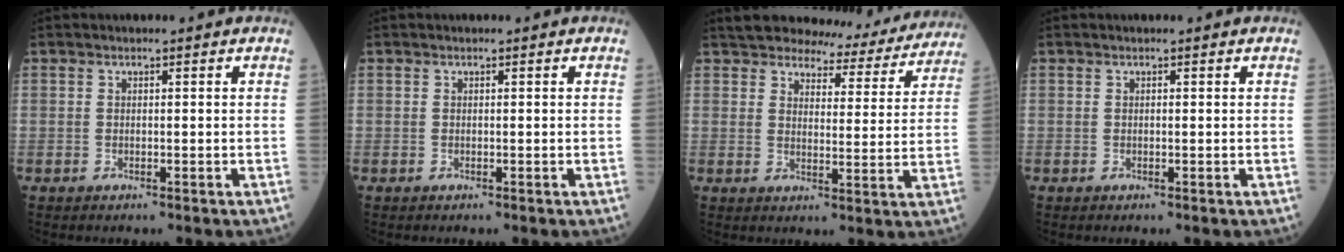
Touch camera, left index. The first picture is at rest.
{"total": 0.0}
{"total": 14.1, "force": [13.2, 3.5, 3.4], "torque": [-0.026, -0.010, 0.148]}
{"total": 0.0}